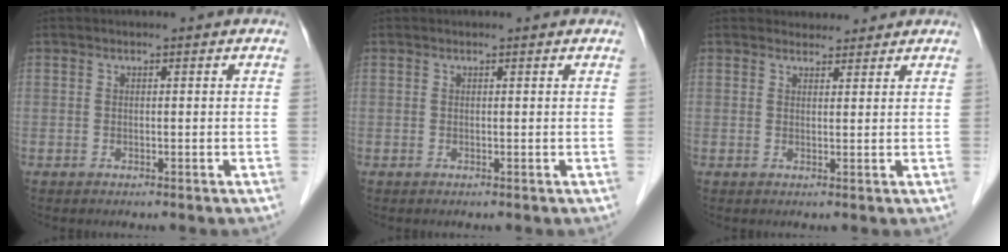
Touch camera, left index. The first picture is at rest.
{"total": 0.5, "force": [0.5, 0.1, 0.0], "torque": [-0.004, 0.002, 0.007]}
{"total": 2.6, "force": [2.4, 0.8, -0.1], "torque": [0.000, 0.005, 0.034]}